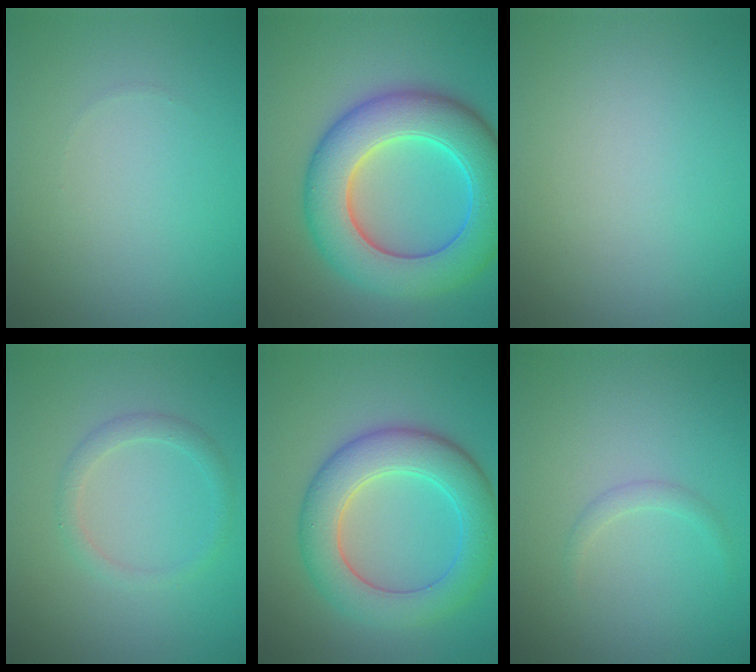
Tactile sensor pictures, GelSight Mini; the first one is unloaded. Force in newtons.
{"total": 10.6, "press": 10.5, "slide": 0.3}
{"total": 0.0}
{"total": 1.7, "press": 1.7, "slide": 0.0}
{"total": 7.2, "press": 7.2, "slide": 0.2}
{"total": 0.9, "press": 0.9, "slide": 0.0}